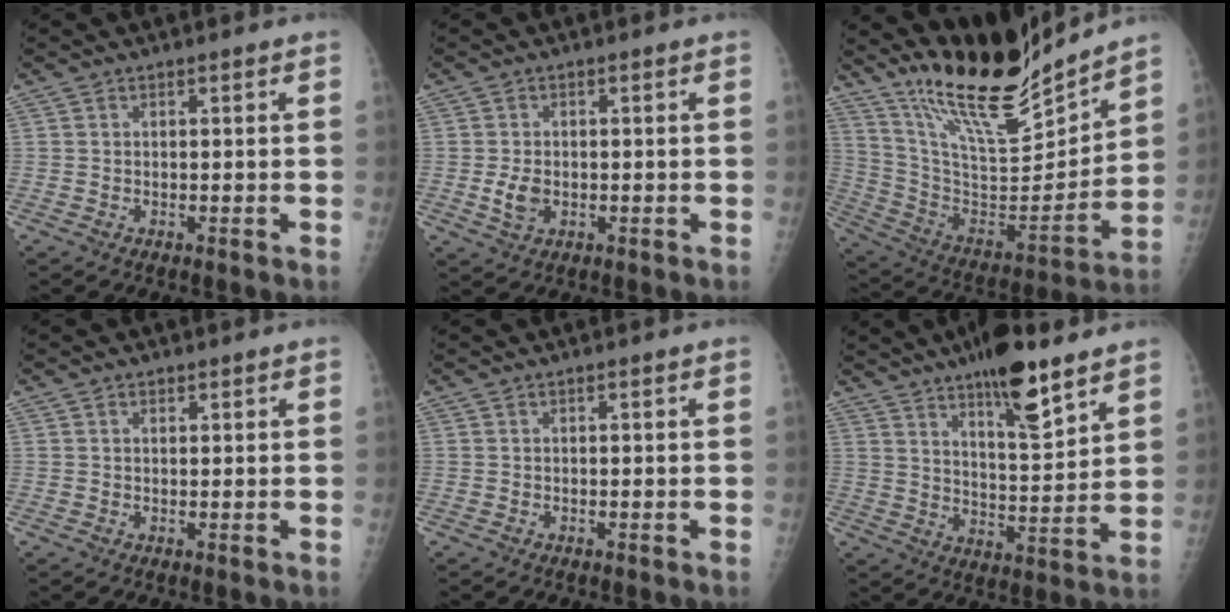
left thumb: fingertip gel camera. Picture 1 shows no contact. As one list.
[{"total": 3.7, "force": [-0.5, 2.6, 2.6], "torque": [-0.046, -0.003, -0.006]}, {"total": 22.0, "force": [19.0, 4.6, 10.0], "torque": [-0.136, -0.115, 0.334]}, {"total": 1.0, "force": [0.6, 0.7, 0.3], "torque": [0.000, -0.004, 0.008]}, {"total": 0.0}, {"total": 13.4, "force": [8.9, 3.6, 9.4], "torque": [-0.128, -0.056, 0.146]}]